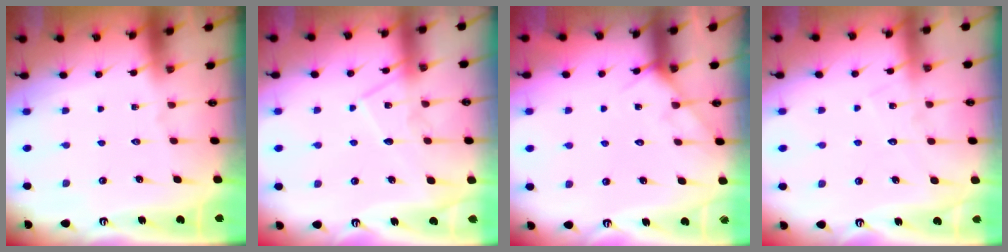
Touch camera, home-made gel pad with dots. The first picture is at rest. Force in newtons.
{"total": 10.5, "press": 10.5, "slide": 0.9}
{"total": 5.3, "press": 5.2, "slide": 0.6}
{"total": 6.3, "press": 6.3, "slide": 0.4}